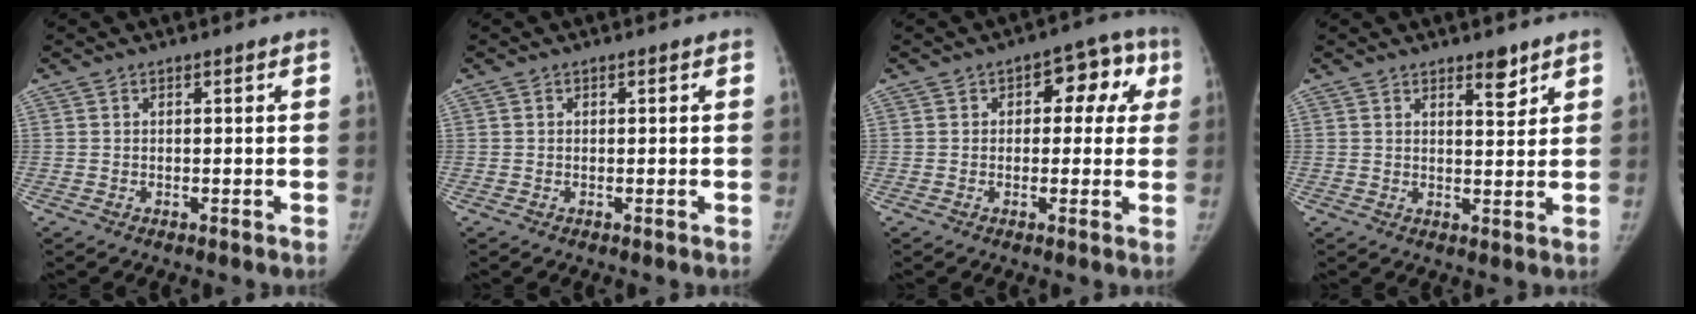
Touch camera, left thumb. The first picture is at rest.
{"total": 0.0}
{"total": 8.7, "force": [2.1, 5.5, 6.4], "torque": [-0.026, 0.020, 0.017]}
{"total": 3.7, "force": [2.7, 1.4, 2.2], "torque": [-0.015, -0.019, 0.040]}